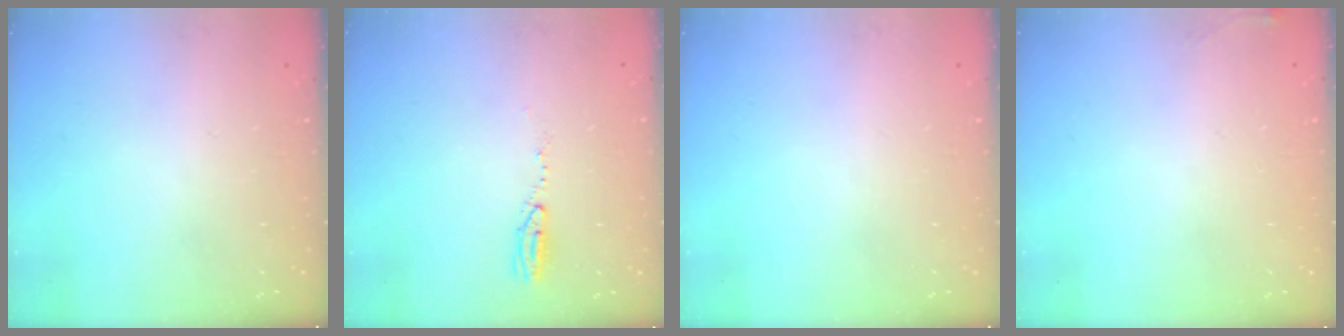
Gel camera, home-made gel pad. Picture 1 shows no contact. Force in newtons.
{"total": 3.9, "press": 3.2, "slide": 2.2}
{"total": 0.0}
{"total": 3.9, "press": 3.8, "slide": 0.6}